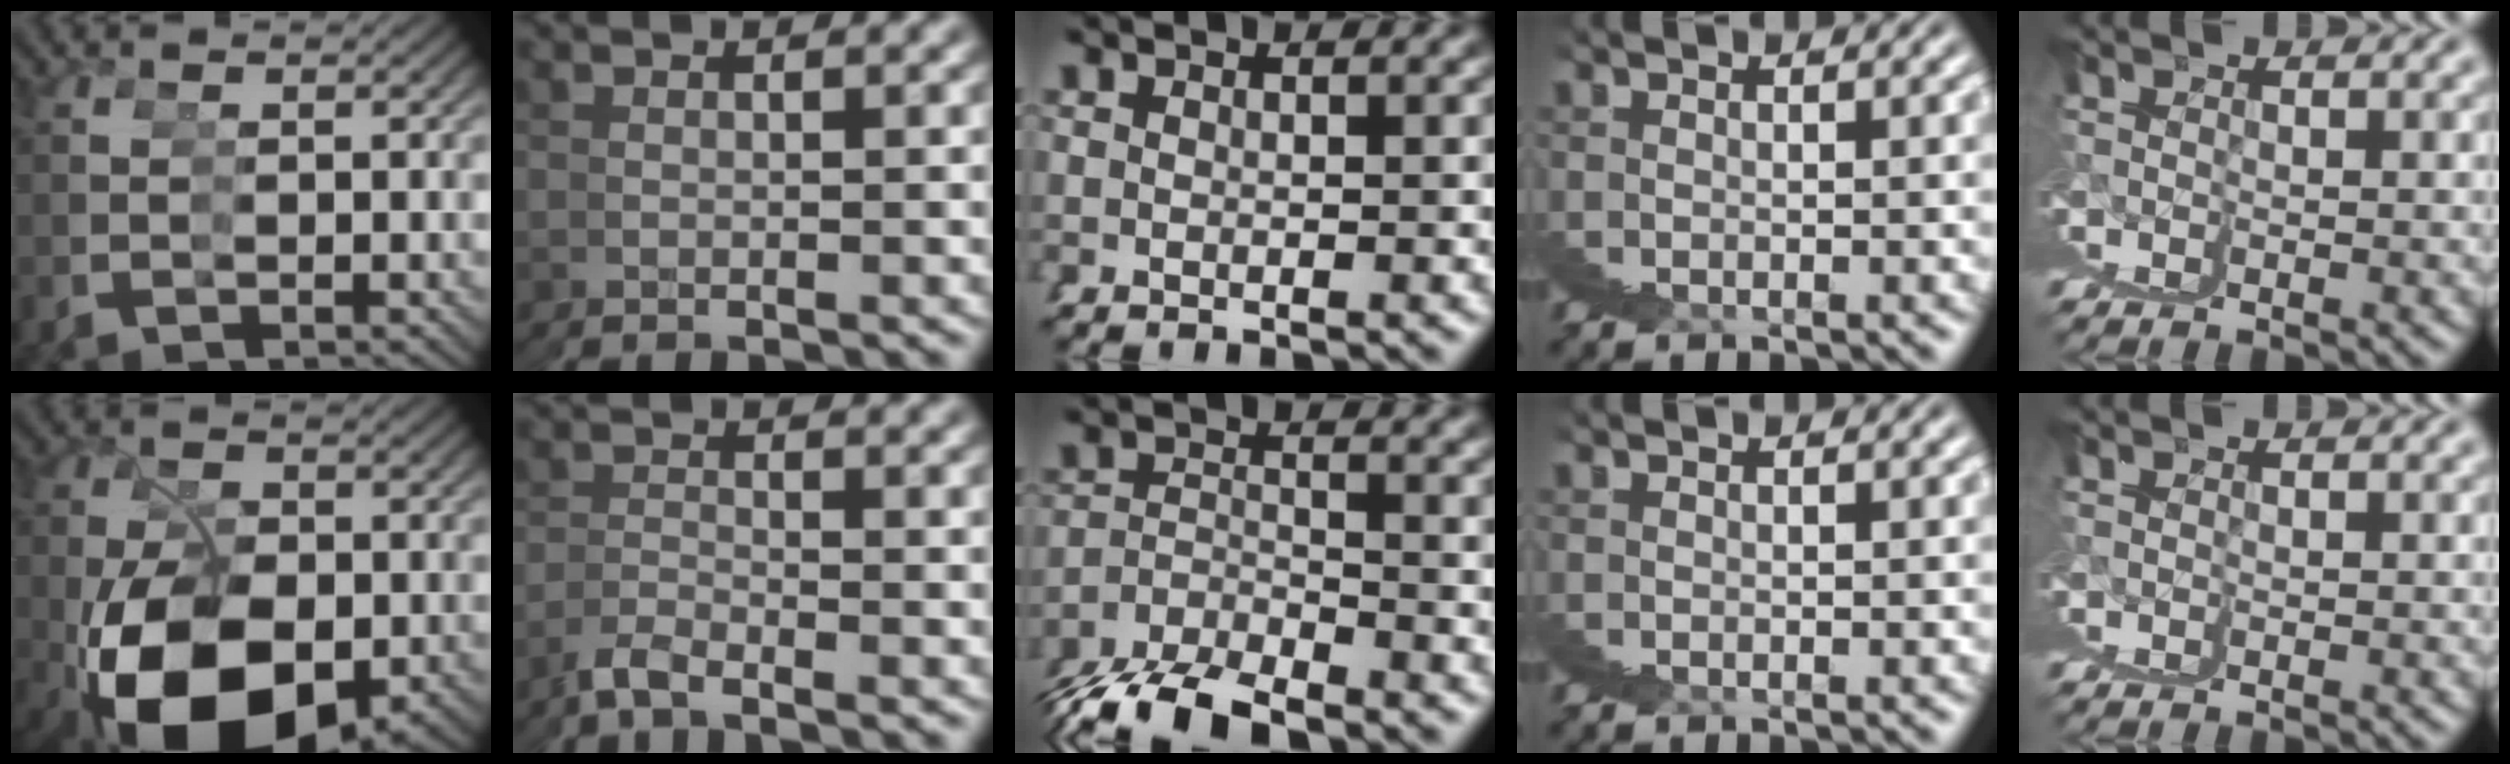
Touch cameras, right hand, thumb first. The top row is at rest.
{"thumb": {"total": 12.4, "force": [-3.7, 7.4, 9.3], "torque": [-0.181, -0.032, -0.036]}, "index": {"total": 3.4, "force": [-2.4, -1.5, -1.9], "torque": [0.028, 0.013, -0.052]}, "middle": {"total": 6.1, "force": [-5.5, 1.5, 2.0], "torque": [-0.026, -0.001, -0.092]}}